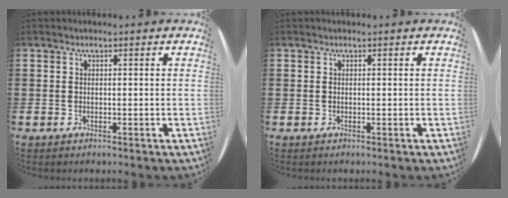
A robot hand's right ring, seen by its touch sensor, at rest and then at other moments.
{"total": 0.0}